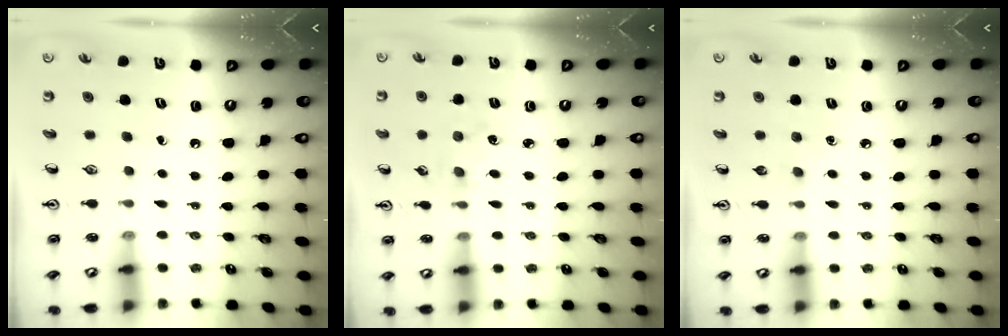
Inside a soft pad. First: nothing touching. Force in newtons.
{"total": 2.5, "press": 2.4, "slide": 0.4}
{"total": 2.9, "press": 2.9, "slide": 0.4}